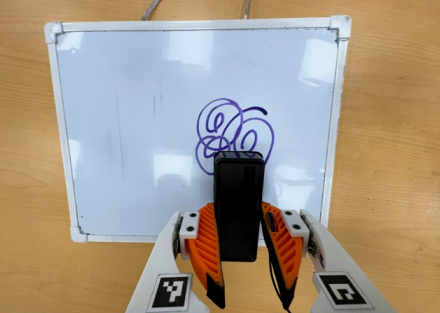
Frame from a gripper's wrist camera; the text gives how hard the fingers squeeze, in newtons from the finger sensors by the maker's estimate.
{"total": 4.4, "left": 2.7, "right": 6.2}